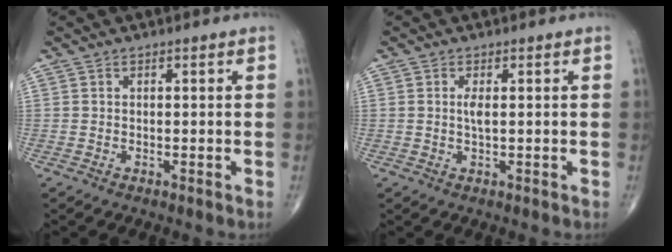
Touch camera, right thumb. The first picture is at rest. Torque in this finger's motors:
{"motor_torque": [2.12, 2.06, 0.60, -0.09, 0.02]}